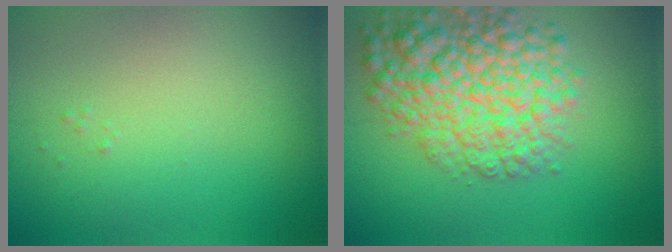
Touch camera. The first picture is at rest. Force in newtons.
{"total": 7.9, "press": 7.9, "slide": 0.3}